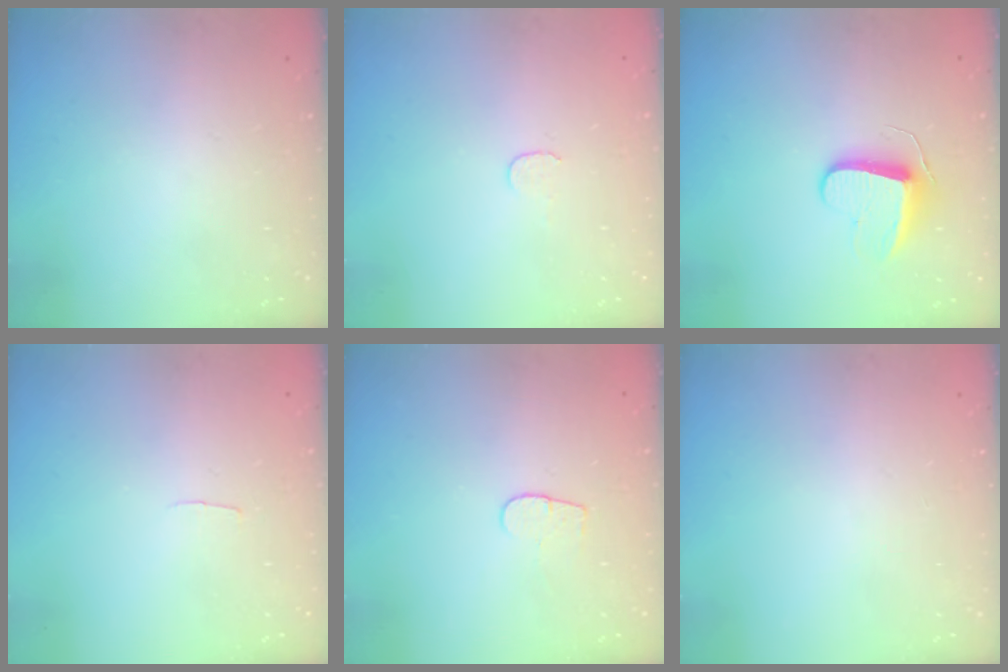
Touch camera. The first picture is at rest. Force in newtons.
{"total": 3.9, "press": 3.9, "slide": 0.3}
{"total": 9.3, "press": 9.3, "slide": 0.6}
{"total": 2.0, "press": 2.0, "slide": 0.2}
{"total": 4.4, "press": 4.4, "slide": 0.3}
{"total": 0.0}